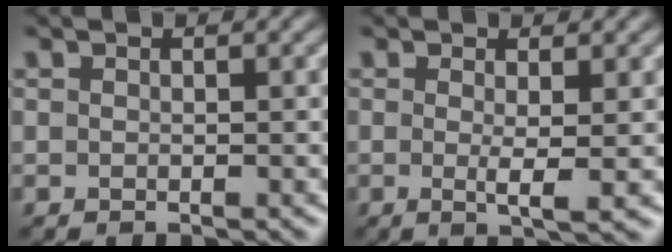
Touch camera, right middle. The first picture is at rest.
{"total": 2.1, "force": [-0.1, 0.2, 2.1], "torque": [-0.039, -0.011, 0.002]}